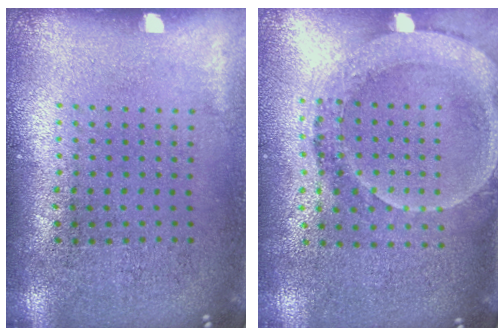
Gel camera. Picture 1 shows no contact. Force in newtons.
{"total": 1.8, "press": 1.6, "slide": 0.7}